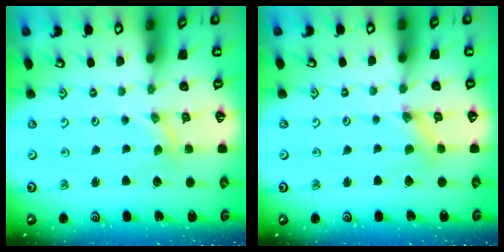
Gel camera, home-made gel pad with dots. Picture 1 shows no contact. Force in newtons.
{"total": 0.8, "press": 0.7, "slide": 0.3}